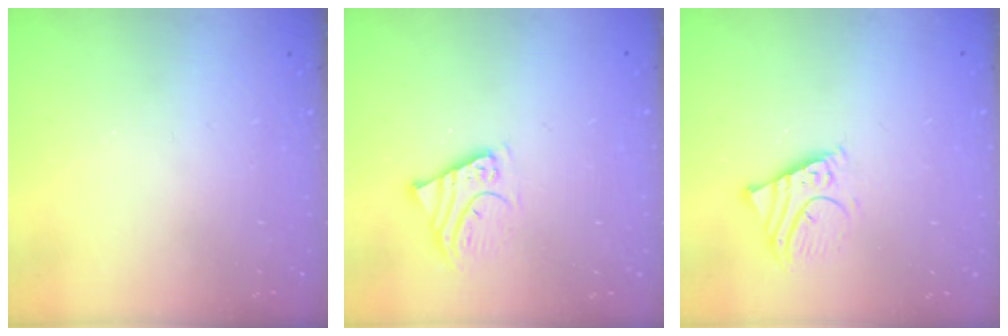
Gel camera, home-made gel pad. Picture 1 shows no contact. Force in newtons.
{"total": 4.0, "press": 3.9, "slide": 0.4}
{"total": 4.6, "press": 4.5, "slide": 0.5}